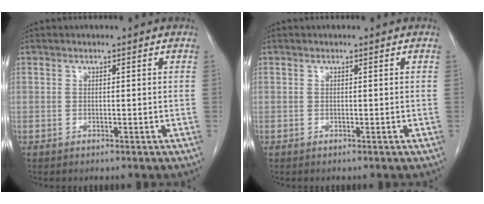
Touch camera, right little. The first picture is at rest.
{"total": 0.0}